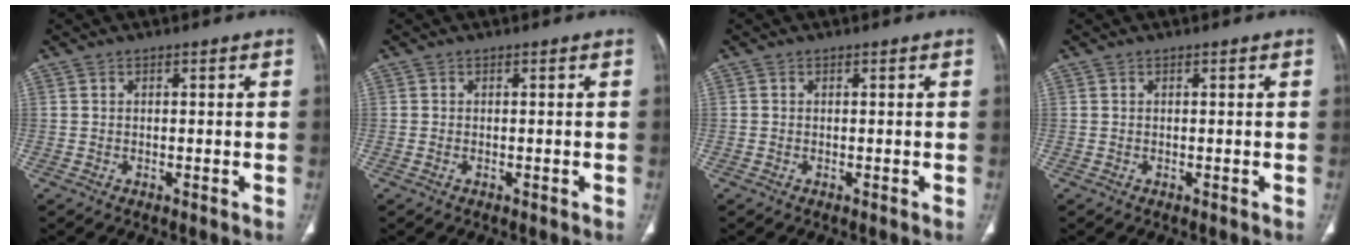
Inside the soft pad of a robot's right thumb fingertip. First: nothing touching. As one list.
[{"total": 0.9, "force": [0.4, 0.4, -0.8], "torque": [0.009, 0.002, 0.008]}, {"total": 1.1, "force": [0.5, 0.3, -1.0], "torque": [0.017, 0.001, 0.006]}, {"total": 0.0}]